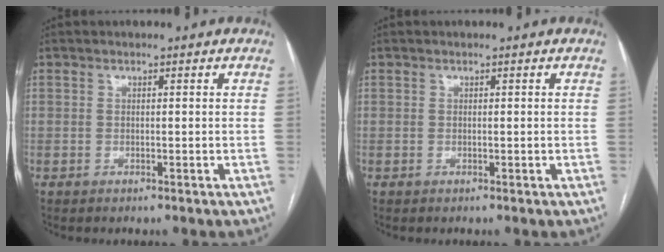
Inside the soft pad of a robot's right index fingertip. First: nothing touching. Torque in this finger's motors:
{"motor_torque": [0.00, 0.00, 0.00, 0.00]}